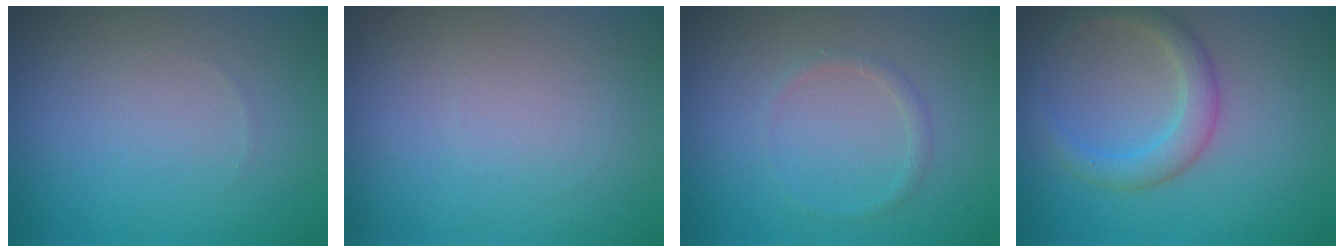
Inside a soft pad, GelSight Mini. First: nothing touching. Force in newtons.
{"total": 0.0}
{"total": 0.9, "press": 0.9, "slide": 0.0}
{"total": 2.8, "press": 2.8, "slide": 0.2}